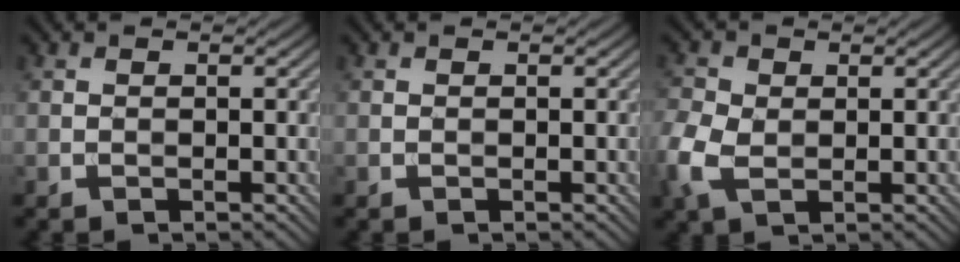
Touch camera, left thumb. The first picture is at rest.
{"total": 0.0}
{"total": 5.0, "force": [-0.6, 3.5, 3.5], "torque": [-0.107, -0.001, -0.019]}